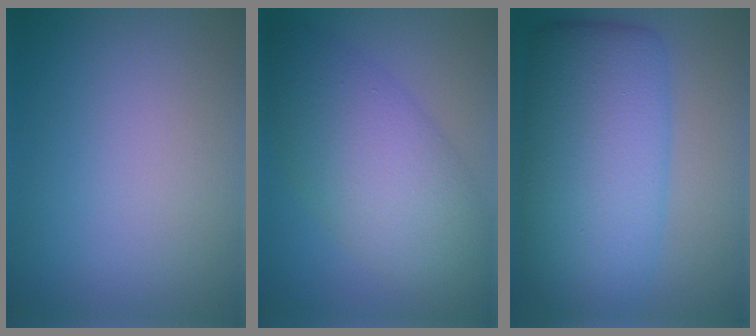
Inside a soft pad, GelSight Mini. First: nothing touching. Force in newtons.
{"total": 8.1, "press": 8.1, "slide": 0.3}
{"total": 10.5, "press": 10.5, "slide": 0.1}